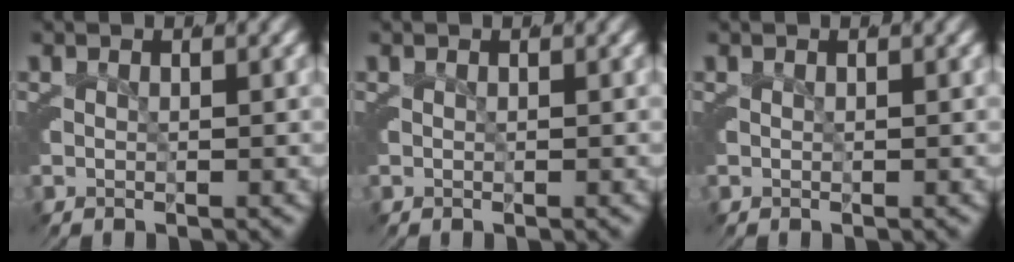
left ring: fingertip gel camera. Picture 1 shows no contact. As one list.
[{"total": 0.0}, {"total": 0.0}]